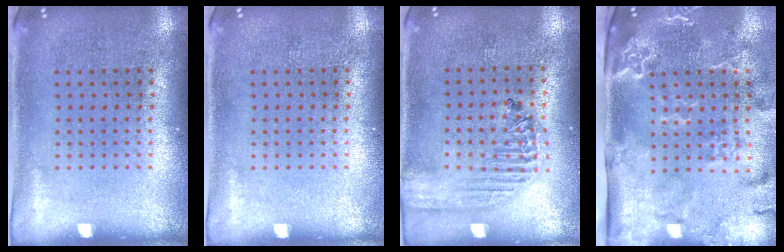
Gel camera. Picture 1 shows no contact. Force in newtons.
{"total": 0.0}
{"total": 1.8, "press": 1.6, "slide": 0.7}
{"total": 3.1, "press": 2.4, "slide": 2.0}